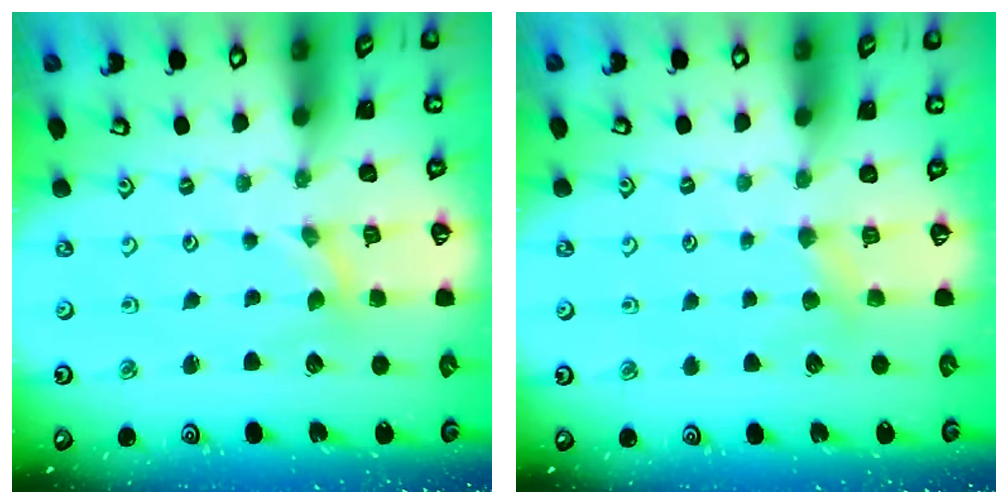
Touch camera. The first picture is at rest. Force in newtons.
{"total": 3.3, "press": 3.2, "slide": 0.5}